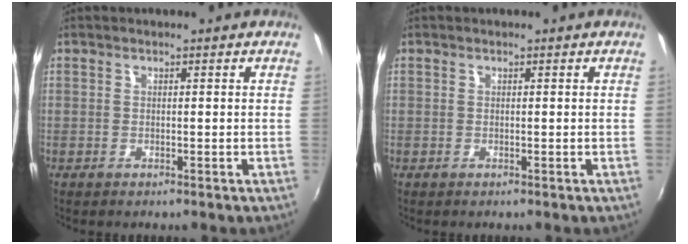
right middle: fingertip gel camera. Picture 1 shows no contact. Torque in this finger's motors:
{"motor_torque": [0.00, 0.00, 0.00, 0.00]}